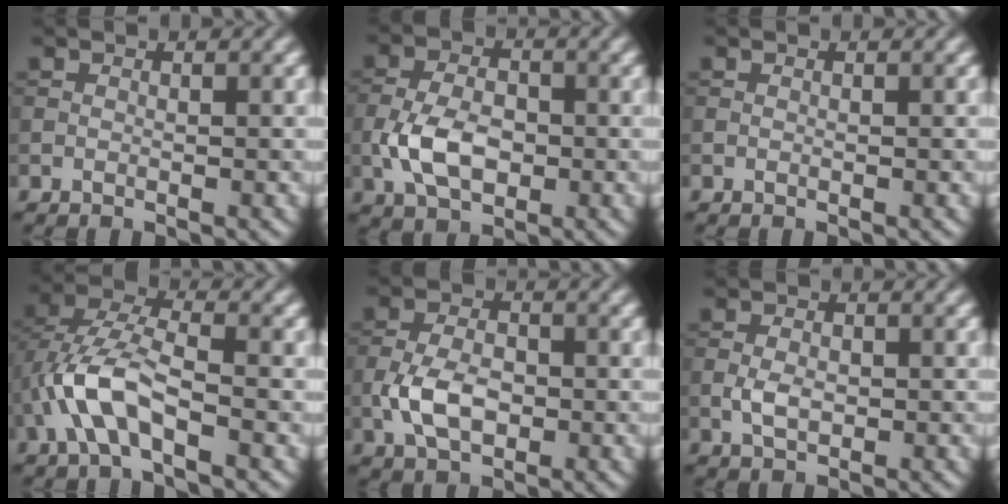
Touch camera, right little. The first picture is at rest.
{"total": 5.2, "force": [-1.4, 3.2, 3.9], "torque": [-0.080, -0.001, -0.031]}
{"total": 0.0}
{"total": 6.0, "force": [-2.2, 2.6, 4.9], "torque": [-0.112, 0.010, -0.047]}
{"total": 4.6, "force": [-1.3, 2.7, 3.5], "torque": [-0.073, 0.000, -0.029]}
{"total": 2.2, "force": [-0.4, 1.3, 1.7], "torque": [-0.036, 0.000, -0.009]}